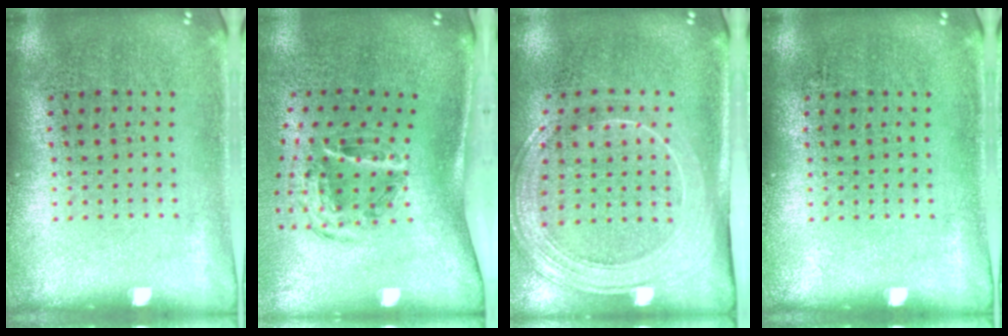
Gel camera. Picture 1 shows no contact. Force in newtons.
{"total": 2.0, "press": 1.3, "slide": 1.5}
{"total": 2.1, "press": 1.9, "slide": 1.0}
{"total": 0.0}